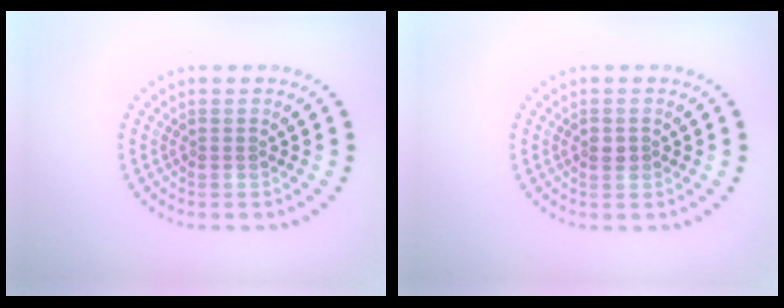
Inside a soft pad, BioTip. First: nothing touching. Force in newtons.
{"total": 1.0, "press": 1.0, "slide": 0.0}